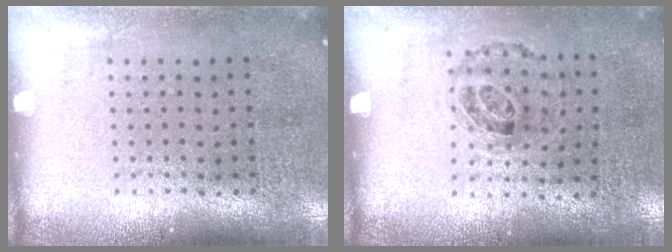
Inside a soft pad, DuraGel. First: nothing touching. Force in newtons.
{"total": 0.9, "press": 0.7, "slide": 0.6}